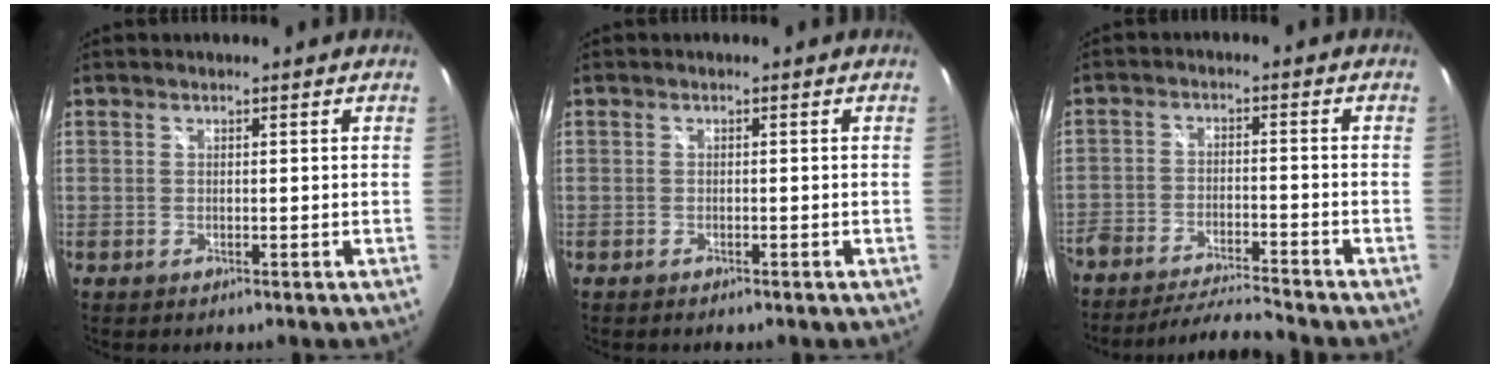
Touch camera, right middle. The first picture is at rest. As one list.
[{"total": 1.2, "force": [-1.0, 0.3, 0.6], "torque": [-0.013, -0.004, -0.018]}, {"total": 10.8, "force": [-10.1, 0.5, 3.7], "torque": [-0.094, -0.007, -0.177]}]